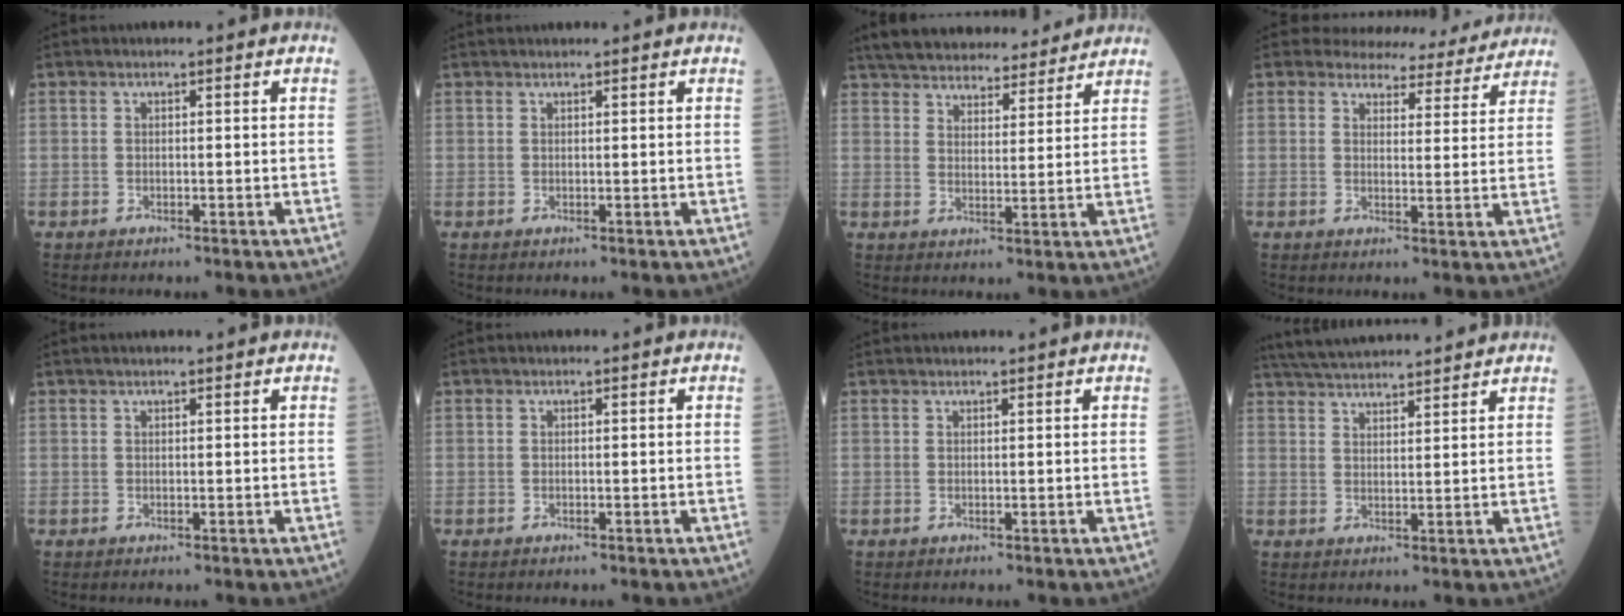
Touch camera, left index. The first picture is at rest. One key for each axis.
{"total": 1.5, "fx": 1.4, "fy": 0.0, "fz": 0.4, "tx": -0.006, "ty": 0.020, "tz": 0.025}
{"total": 19.8, "fx": 17.9, "fy": 5.1, "fz": 6.7, "tx": -0.115, "ty": 0.029, "tz": 0.255}
{"total": 11.2, "fx": 10.7, "fy": 3.3, "fz": 0.9, "tx": 0.013, "ty": -0.006, "tz": 0.110}
{"total": 2.0, "fx": 1.7, "fy": 0.1, "fz": 1.1, "tx": -0.011, "ty": 0.023, "tz": 0.026}
{"total": 0.0}
{"total": 1.7, "fx": 1.6, "fy": -0.3, "fz": 0.4, "tx": -0.007, "ty": 0.016, "tz": 0.027}
{"total": 12.6, "fx": 11.8, "fy": 0.8, "fz": 4.3, "tx": -0.086, "ty": 0.033, "tz": 0.184}